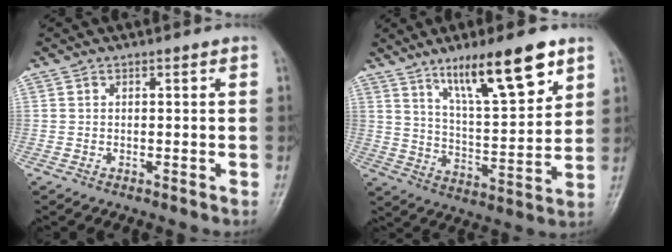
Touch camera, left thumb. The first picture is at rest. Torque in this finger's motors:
{"motor_torque": [0.54, 0.51, 1.41, -1.36, 0.23]}